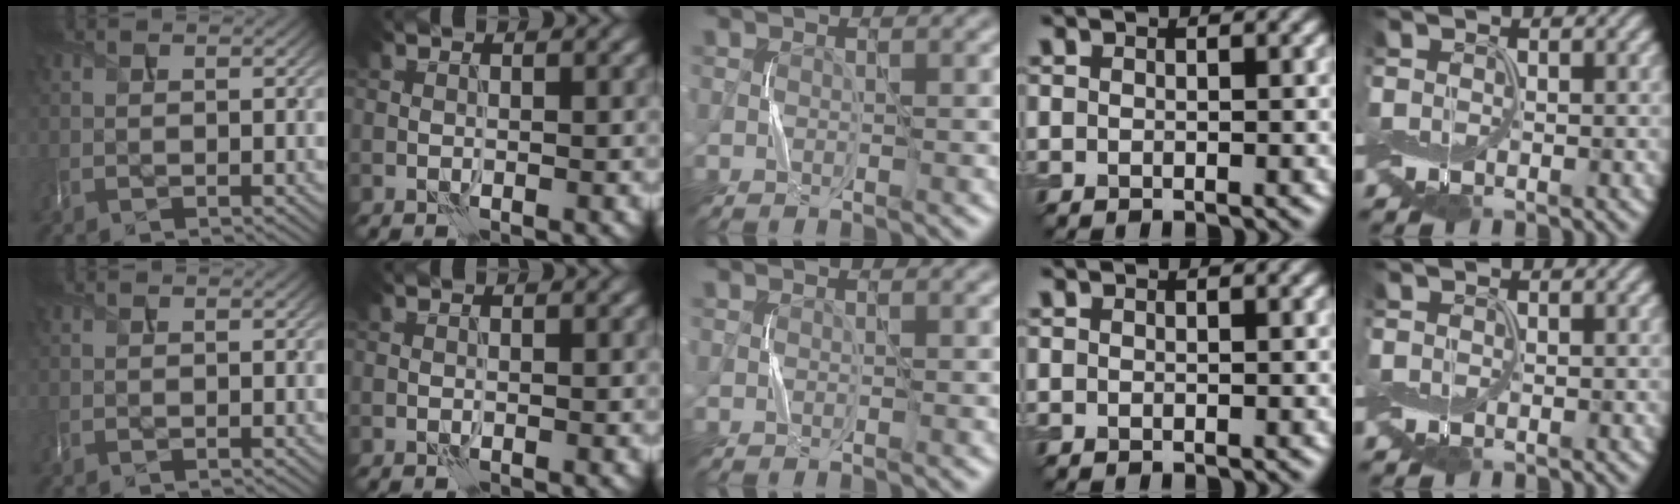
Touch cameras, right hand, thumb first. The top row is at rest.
{}